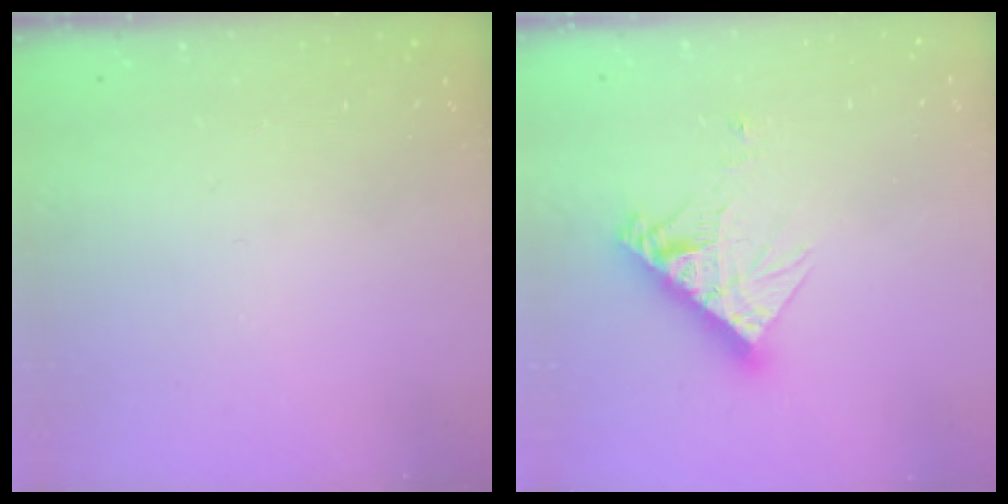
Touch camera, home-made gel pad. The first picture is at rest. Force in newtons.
{"total": 11.9, "press": 11.8, "slide": 1.0}